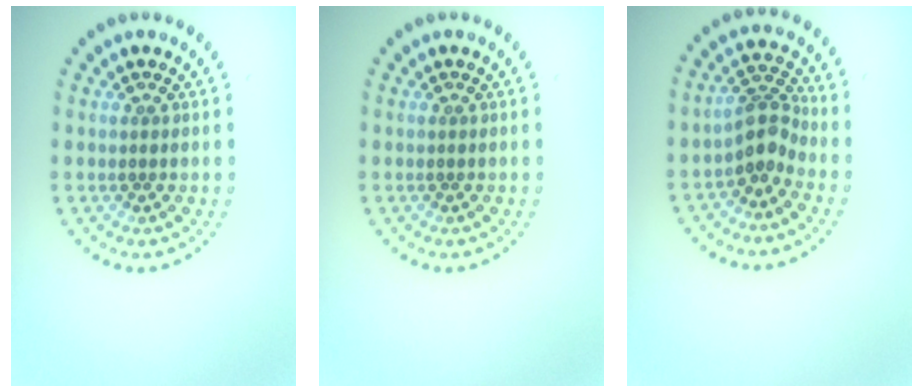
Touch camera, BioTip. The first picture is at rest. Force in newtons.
{"total": 0.0}
{"total": 2.9, "press": 2.2, "slide": 1.8}